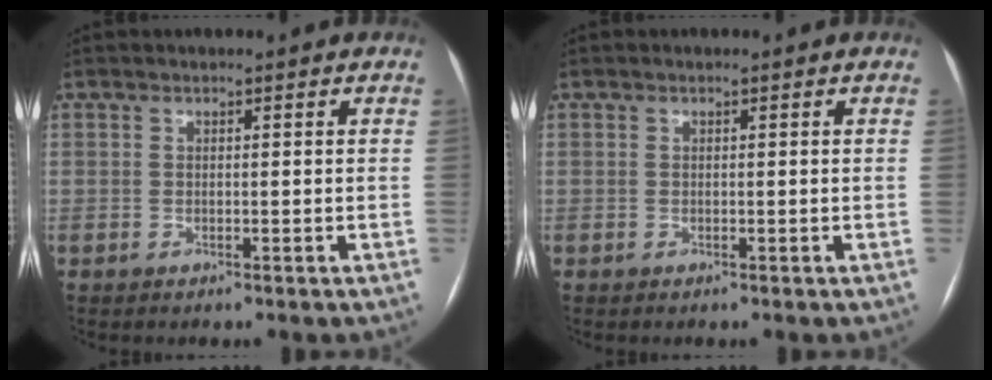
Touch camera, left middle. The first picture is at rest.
{"total": 0.0}